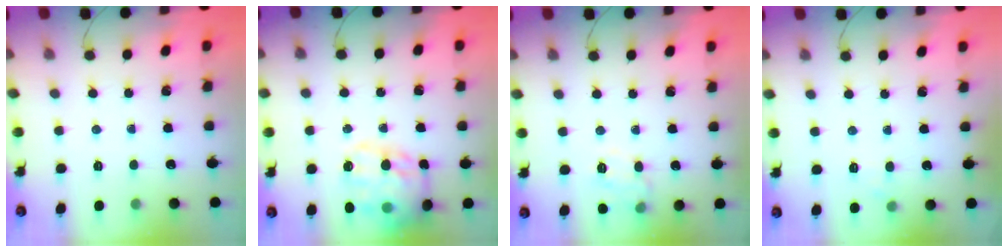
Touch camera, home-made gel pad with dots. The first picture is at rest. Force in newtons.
{"total": 21.1, "press": 20.9, "slide": 2.9}
{"total": 10.2, "press": 10.2, "slide": 0.7}
{"total": 4.9, "press": 4.7, "slide": 1.3}